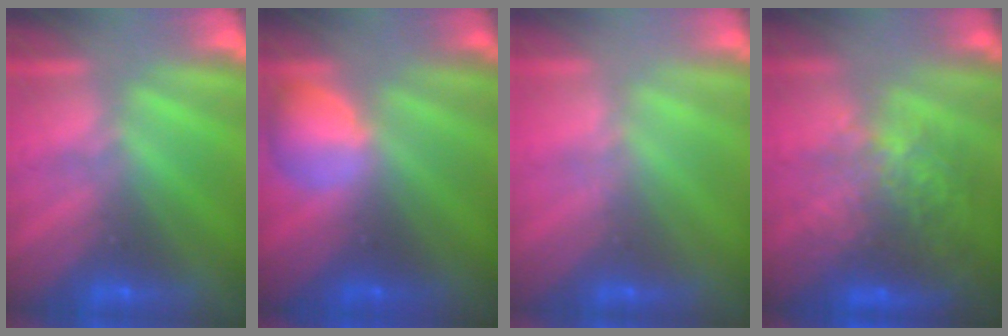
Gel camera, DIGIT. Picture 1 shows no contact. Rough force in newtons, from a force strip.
{"total": 2.4}
{"total": 2.4}
{"total": 7.0}